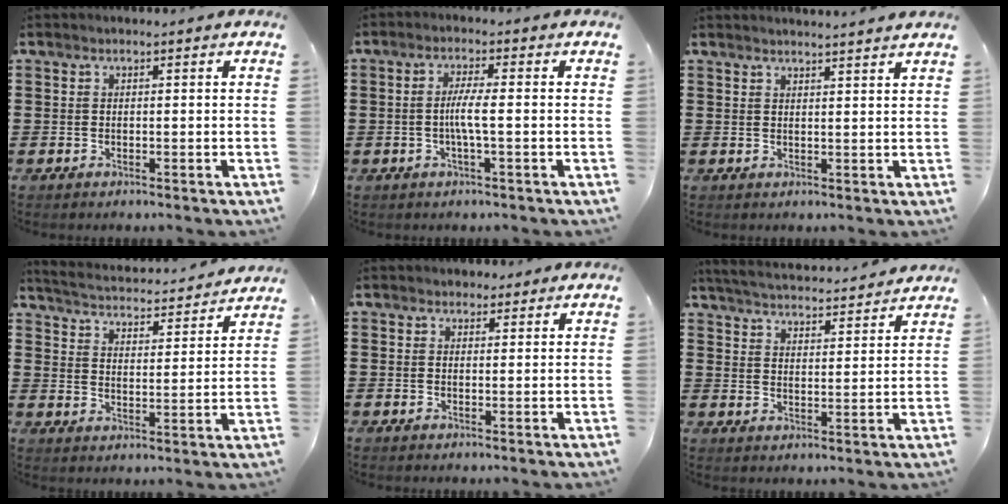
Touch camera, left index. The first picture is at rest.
{"total": 4.1, "force": [-0.7, 0.1, 4.1], "torque": [-0.080, -0.006, -0.017]}
{"total": 2.2, "force": [2.1, -0.5, 0.2], "torque": [-0.009, -0.006, 0.041]}
{"total": 3.3, "force": [3.2, -0.2, 0.1], "torque": [-0.026, -0.033, 0.047]}
{"total": 1.7, "force": [1.3, 1.1, 0.3], "torque": [-0.001, 0.004, 0.023]}
{"total": 4.3, "force": [4.2, -0.3, 0.5], "torque": [-0.031, -0.032, 0.069]}